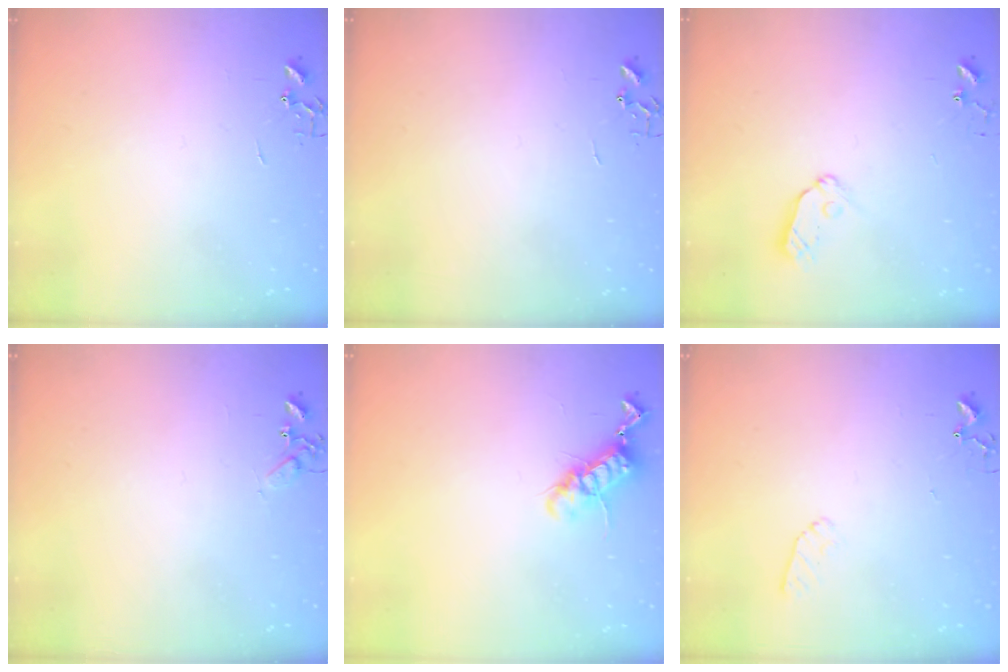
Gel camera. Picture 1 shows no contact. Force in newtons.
{"total": 0.0}
{"total": 7.3, "press": 7.3, "slide": 0.4}
{"total": 4.7, "press": 4.6, "slide": 0.6}
{"total": 11.7, "press": 11.6, "slide": 1.2}
{"total": 6.6, "press": 6.5, "slide": 0.7}